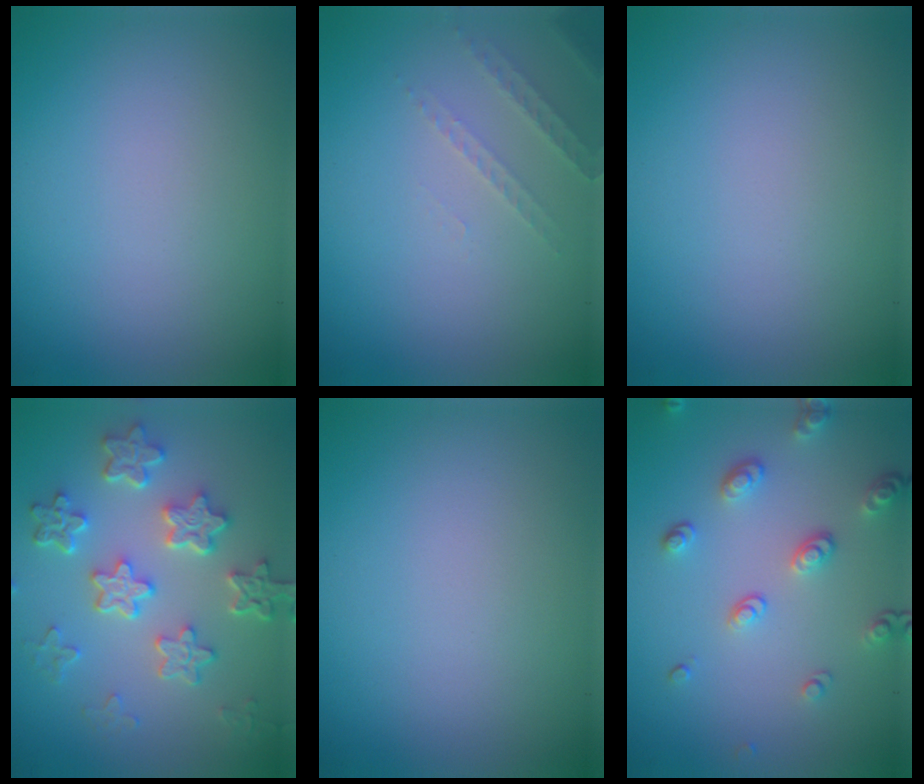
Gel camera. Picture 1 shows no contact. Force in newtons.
{"total": 1.5, "press": 1.4, "slide": 0.4}
{"total": 0.0}
{"total": 6.0, "press": 4.6, "slide": 3.8}
{"total": 0.0}
{"total": 3.2, "press": 2.8, "slide": 1.7}